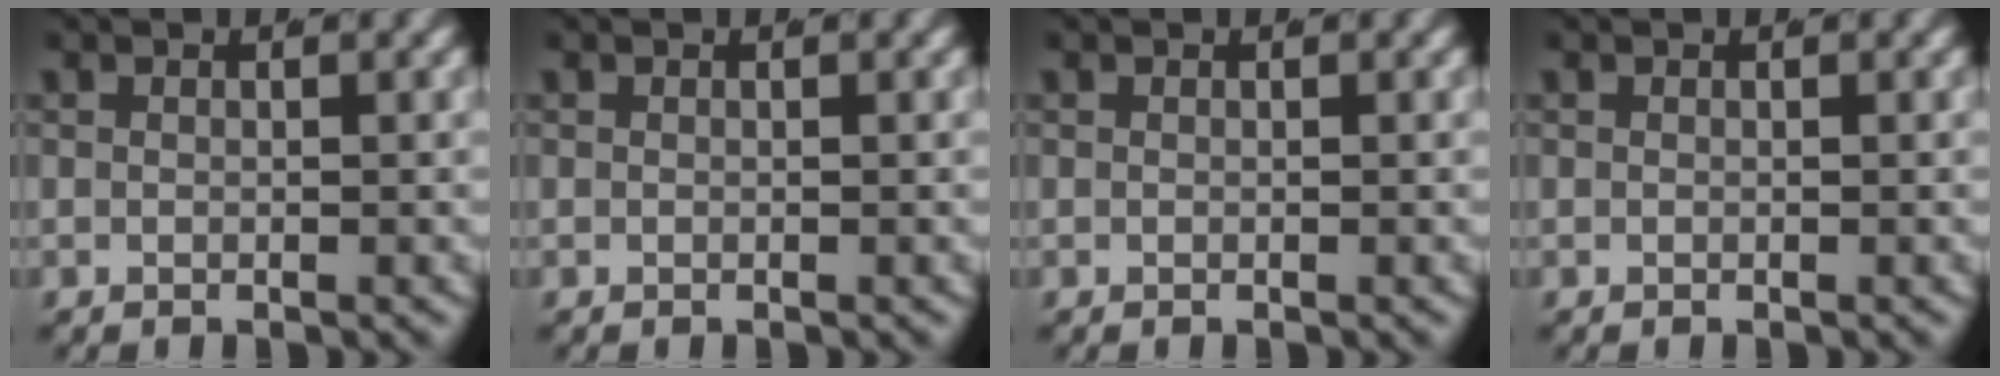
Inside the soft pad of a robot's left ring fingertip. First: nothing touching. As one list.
[{"total": 0.0}, {"total": 0.0}, {"total": 0.0}]